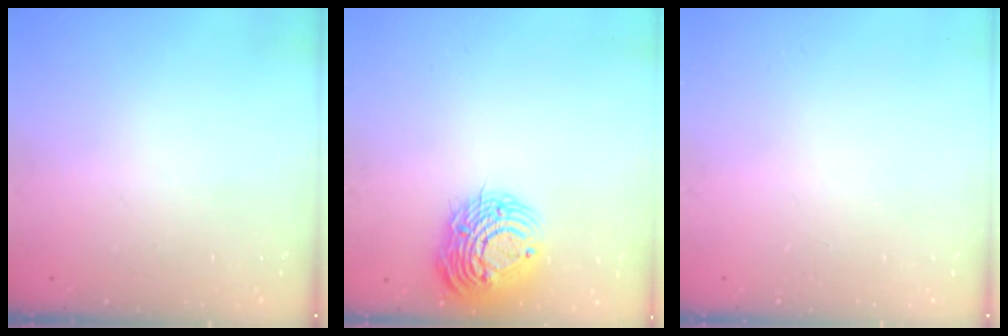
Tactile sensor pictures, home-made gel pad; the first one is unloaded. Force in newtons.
{"total": 13.5, "press": 13.4, "slide": 1.5}
{"total": 0.0}